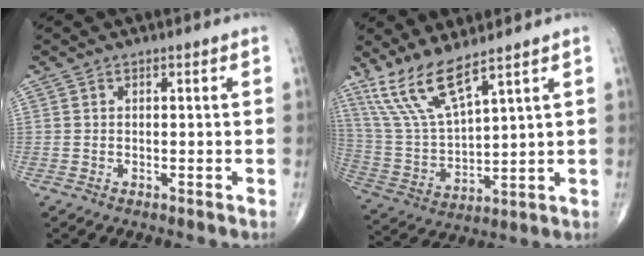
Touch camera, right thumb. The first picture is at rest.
{"total": 11.7, "force": [8.5, 2.6, 7.7], "torque": [-0.157, -0.044, 0.189]}